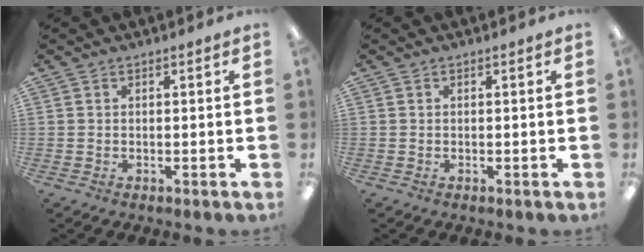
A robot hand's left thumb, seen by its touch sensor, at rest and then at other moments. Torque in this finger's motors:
{"motor_torque": [0.01, 0.01, 0.10, -0.07, 0.00]}